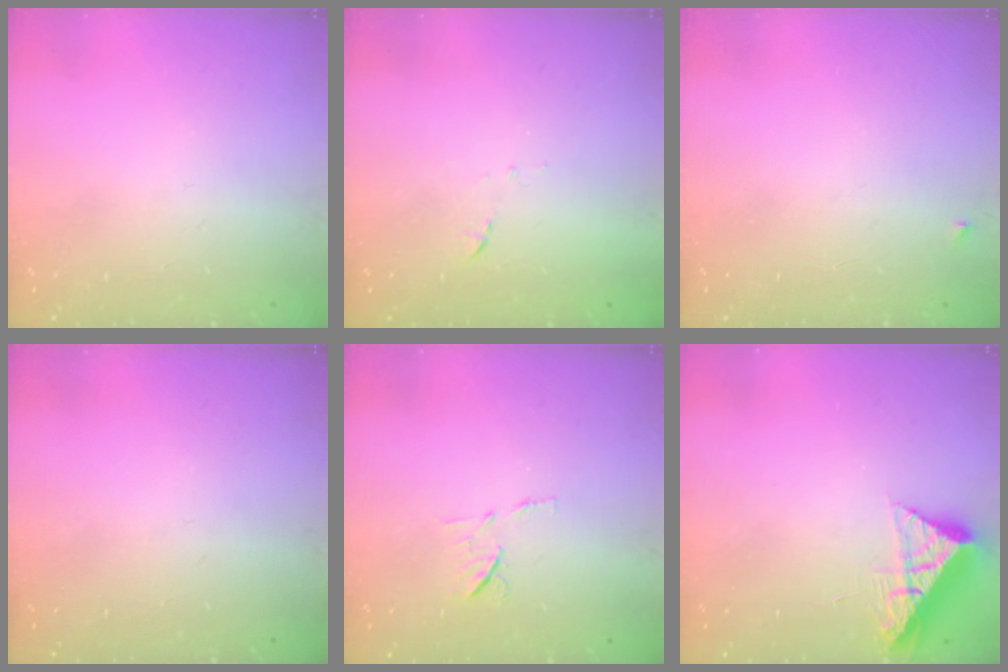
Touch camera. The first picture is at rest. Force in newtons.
{"total": 5.5, "press": 5.4, "slide": 0.4}
{"total": 2.5, "press": 2.4, "slide": 0.4}
{"total": 0.0}
{"total": 6.7, "press": 6.6, "slide": 1.0}
{"total": 8.2, "press": 8.2, "slide": 0.3}